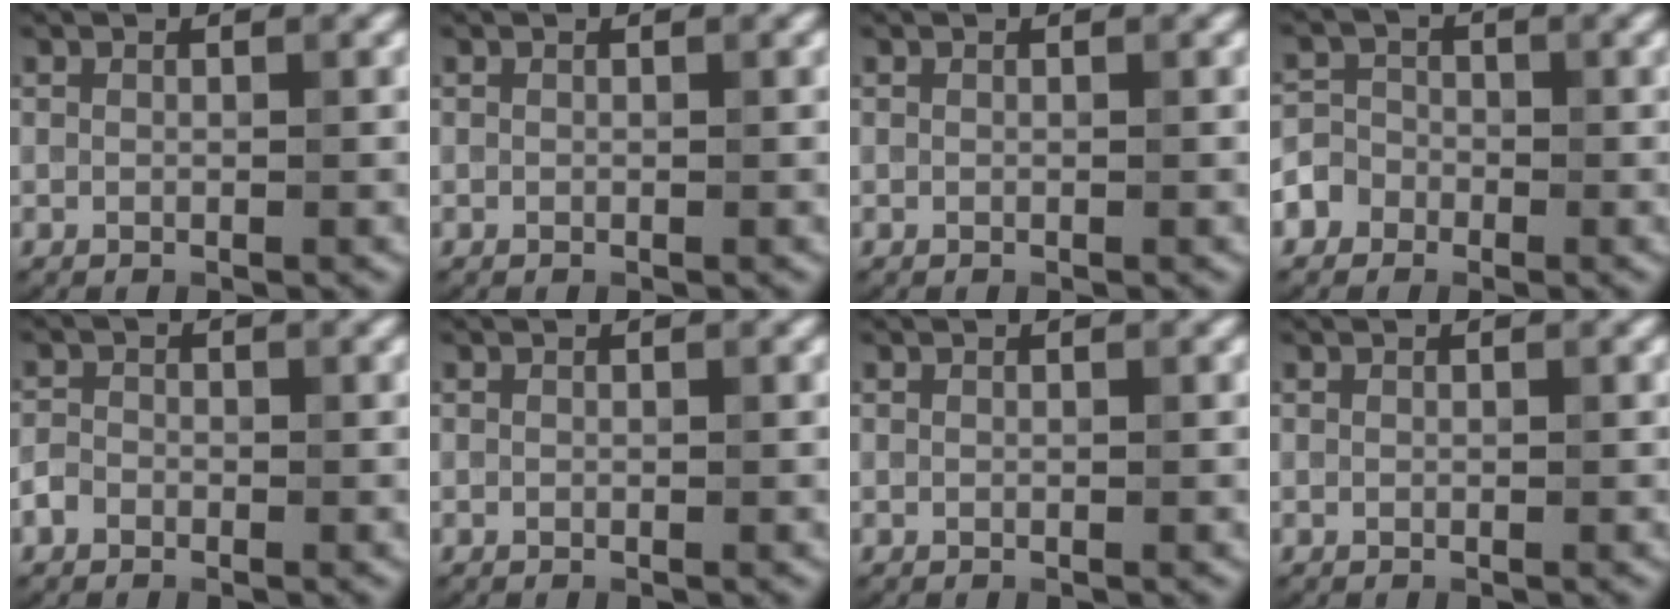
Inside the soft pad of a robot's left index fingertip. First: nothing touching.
{"total": 0.0}
{"total": 0.0}
{"total": 3.3, "force": [-1.8, 2.7, 0.4], "torque": [0.016, -0.001, -0.039]}
{"total": 1.3, "force": [-0.8, 1.0, 0.3], "torque": [0.000, 0.003, -0.021]}
{"total": 0.0}
{"total": 0.0}
{"total": 0.0}